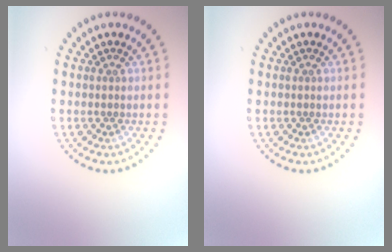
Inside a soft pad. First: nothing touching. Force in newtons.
{"total": 0.0}